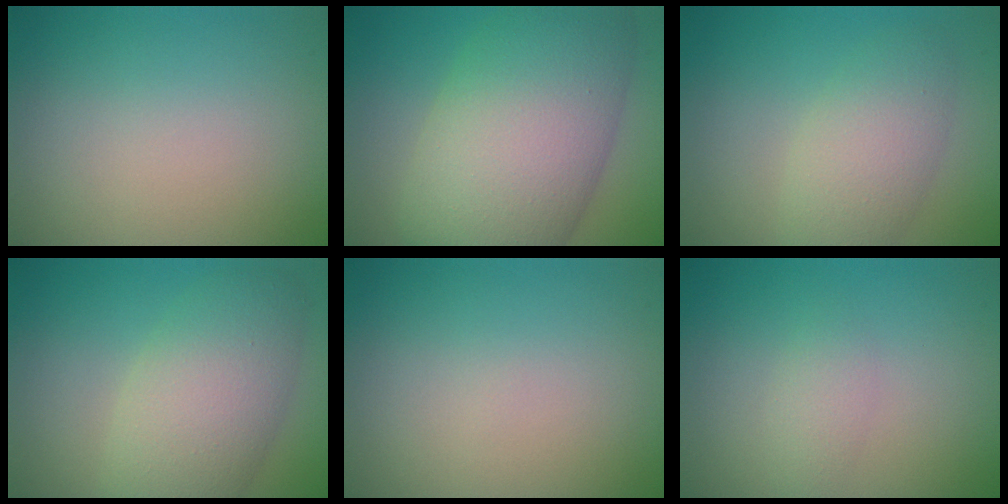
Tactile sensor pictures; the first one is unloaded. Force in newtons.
{"total": 12.1, "press": 12.1, "slide": 0.4}
{"total": 4.0, "press": 4.0, "slide": 0.2}
{"total": 6.6, "press": 6.6, "slide": 0.4}
{"total": 0.0}
{"total": 1.4, "press": 1.4, "slide": 0.0}